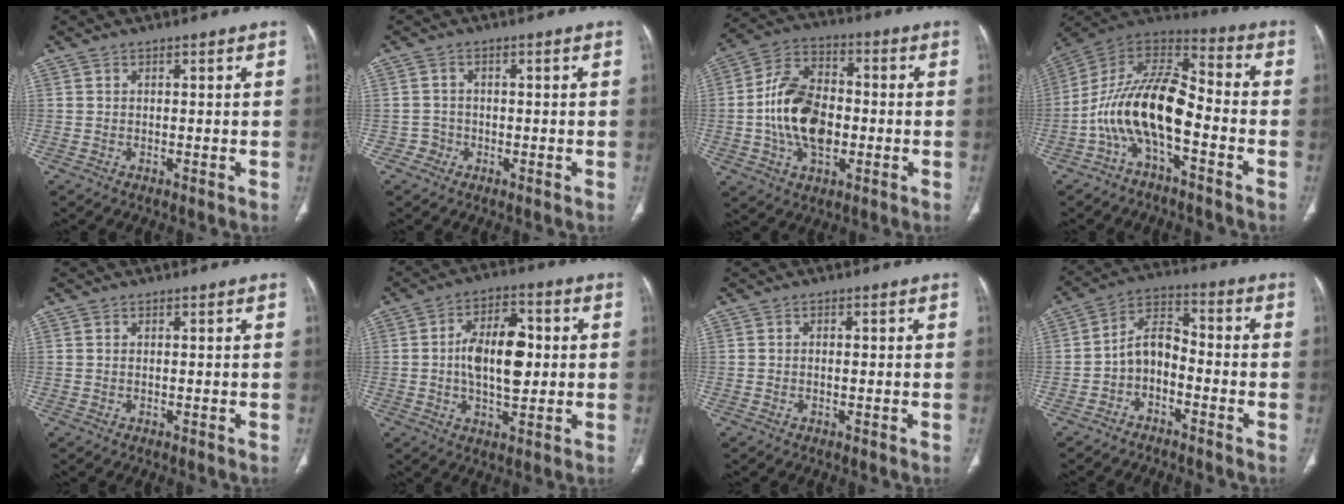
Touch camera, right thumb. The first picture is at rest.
{"total": 2.2, "force": [-1.0, 1.9, -0.2], "torque": [0.013, 0.009, -0.024]}
{"total": 15.7, "force": [-2.0, 10.0, 12.0], "torque": [-0.204, 0.027, -0.036]}
{"total": 16.4, "force": [-5.1, 7.3, 13.7], "torque": [-0.251, 0.074, -0.100]}
{"total": 0.0}
{"total": 11.9, "force": [0.4, 6.1, 10.2], "torque": [-0.151, 0.009, 0.006]}
{"total": 0.8, "force": [0.0, 0.4, 0.7], "torque": [-0.012, 0.002, 0.001]}
{"total": 7.4, "force": [-2.9, 4.9, 4.8], "torque": [-0.076, 0.046, -0.065]}